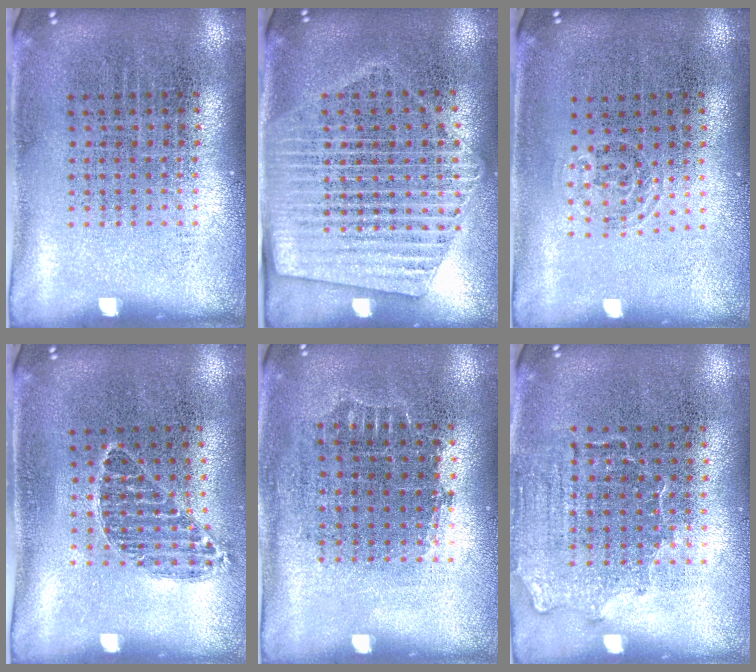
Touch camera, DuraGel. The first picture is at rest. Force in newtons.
{"total": 1.8, "press": 1.6, "slide": 0.7}
{"total": 0.7, "press": 0.5, "slide": 0.5}
{"total": 0.8, "press": 0.7, "slide": 0.3}
{"total": 0.7, "press": 0.7, "slide": 0.2}
{"total": 1.4, "press": 1.2, "slide": 0.7}